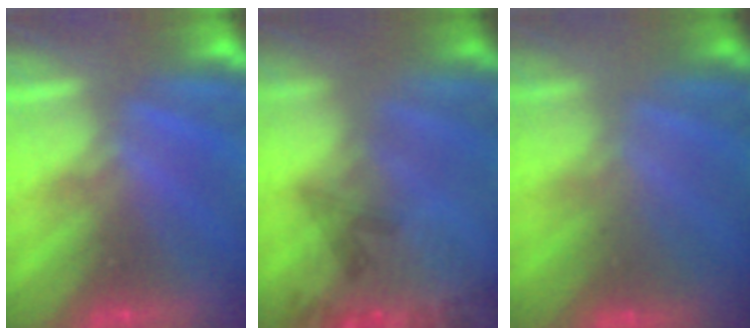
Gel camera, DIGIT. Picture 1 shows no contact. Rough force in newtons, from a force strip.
{"total": 7.7}
{"total": 2.4}